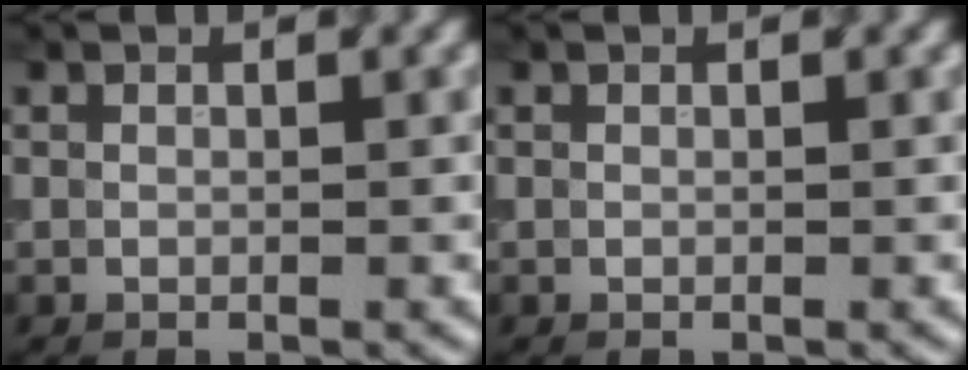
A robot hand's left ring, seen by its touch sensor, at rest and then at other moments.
{"total": 0.0}